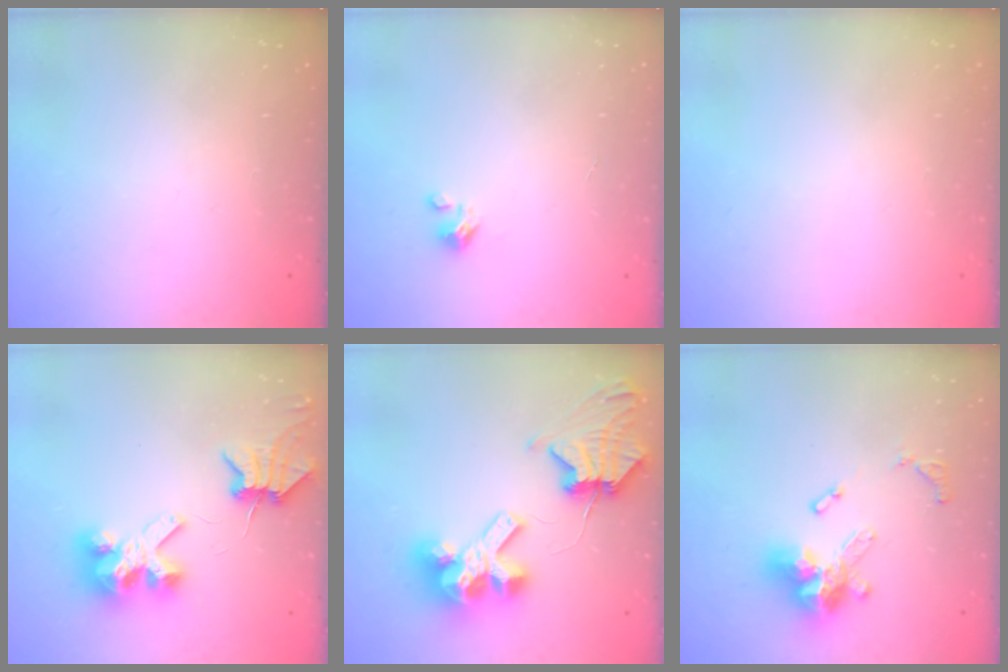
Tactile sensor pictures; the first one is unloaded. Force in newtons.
{"total": 1.5, "press": 1.5, "slide": 0.1}
{"total": 0.0}
{"total": 7.1, "press": 7.0, "slide": 0.9}
{"total": 11.3, "press": 11.2, "slide": 1.5}
{"total": 15.2, "press": 15.1, "slide": 1.7}